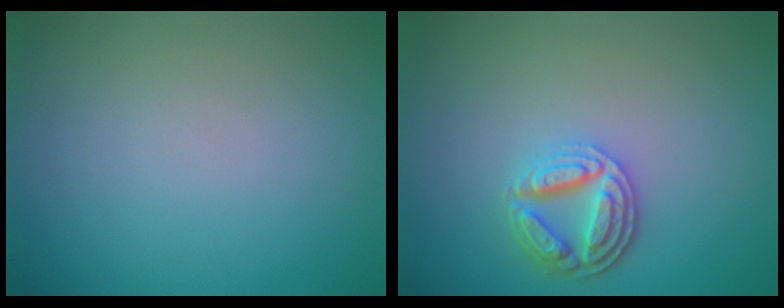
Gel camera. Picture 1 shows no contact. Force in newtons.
{"total": 3.7, "press": 3.3, "slide": 1.7}